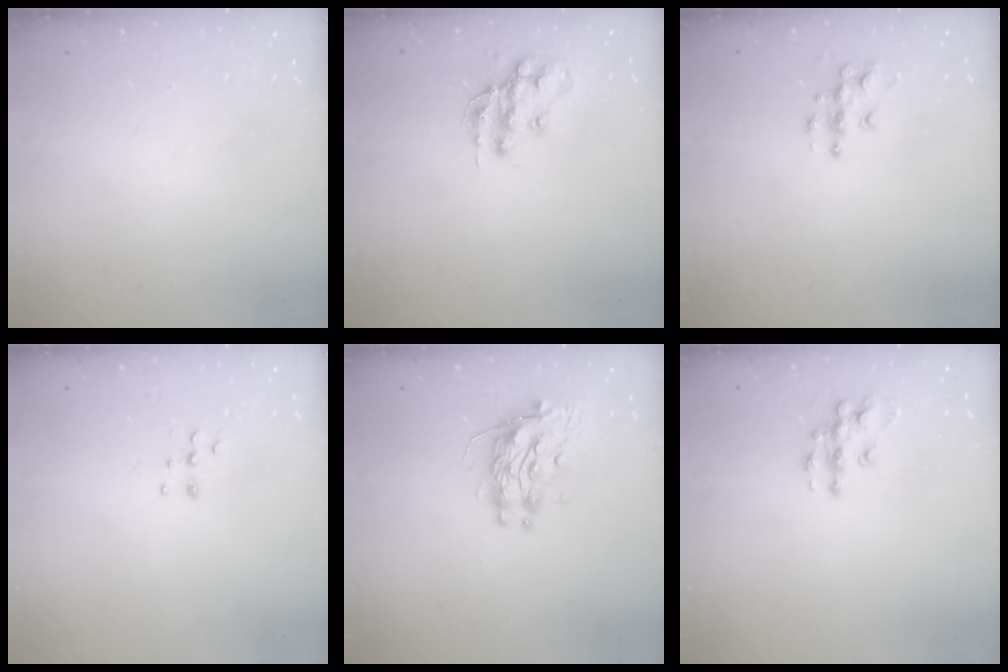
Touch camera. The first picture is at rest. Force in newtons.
{"total": 14.0, "press": 14.0, "slide": 0.7}
{"total": 7.0, "press": 6.9, "slide": 0.3}
{"total": 5.3, "press": 5.2, "slide": 0.5}
{"total": 10.6, "press": 10.5, "slide": 0.8}
{"total": 9.4, "press": 9.4, "slide": 0.5}